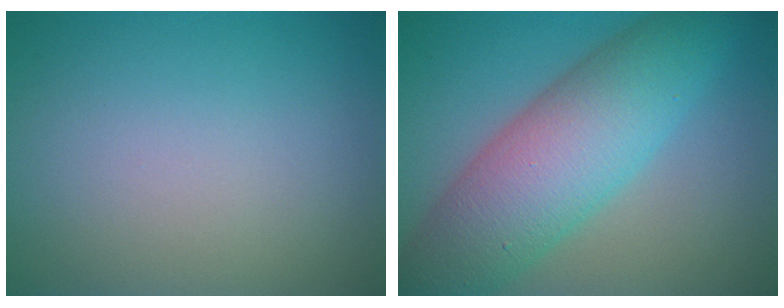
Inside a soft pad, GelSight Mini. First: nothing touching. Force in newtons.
{"total": 9.6, "press": 9.6, "slide": 0.1}